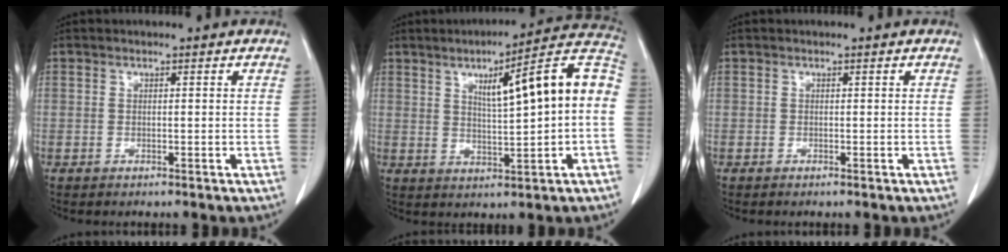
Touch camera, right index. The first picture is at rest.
{"total": 15.0, "force": [2.3, 1.4, 14.8], "torque": [-0.210, 0.031, 0.031]}
{"total": 0.0}